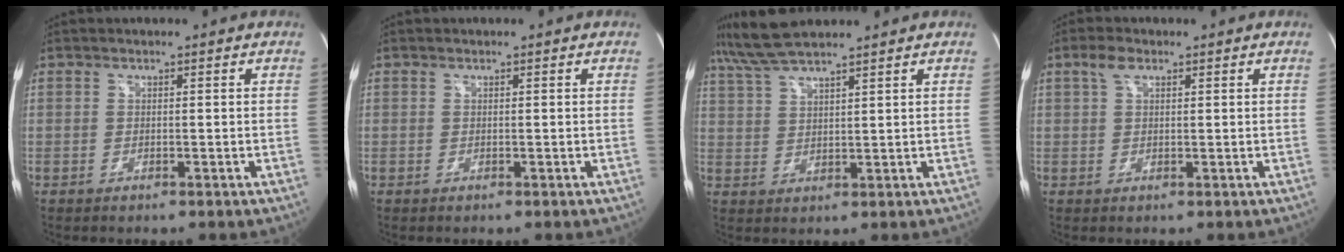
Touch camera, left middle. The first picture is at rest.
{"total": 0.0}
{"total": 7.3, "force": [6.5, 0.2, 3.4], "torque": [-0.078, 0.031, 0.127]}
{"total": 2.5, "force": [1.4, 1.2, 1.6], "torque": [-0.039, 0.013, 0.032]}